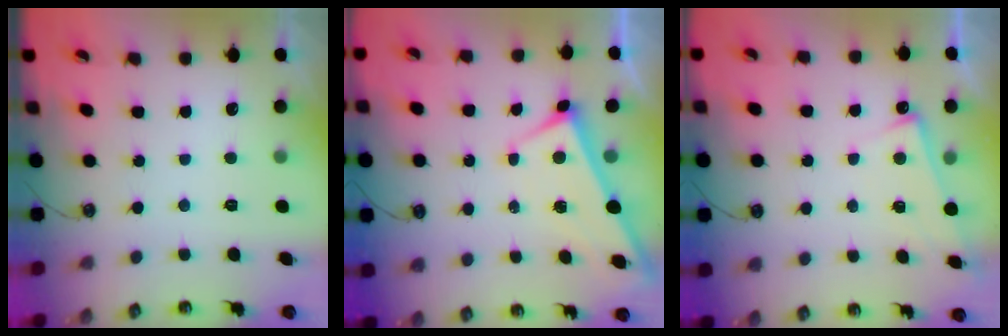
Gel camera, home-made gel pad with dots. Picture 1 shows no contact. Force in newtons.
{"total": 3.1, "press": 3.1, "slide": 0.1}
{"total": 5.5, "press": 5.5, "slide": 0.3}